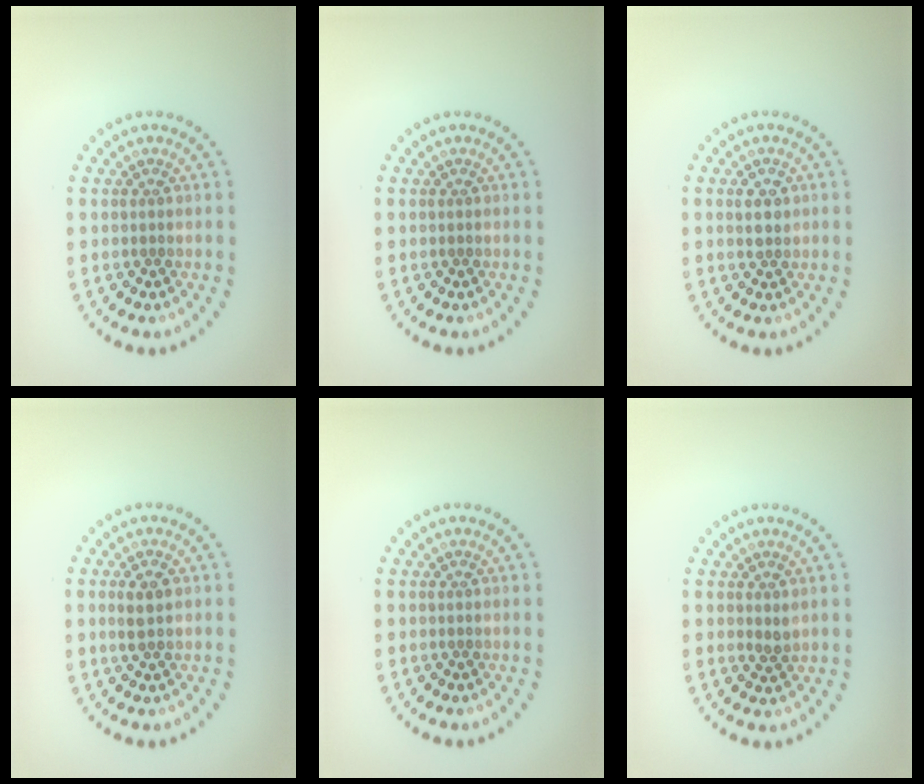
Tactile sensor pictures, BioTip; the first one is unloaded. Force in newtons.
{"total": 0.0}
{"total": 1.5, "press": 1.5, "slide": 0.2}
{"total": 1.8, "press": 1.8, "slide": 0.4}
{"total": 0.0}
{"total": 0.8, "press": 0.8, "slide": 0.3}